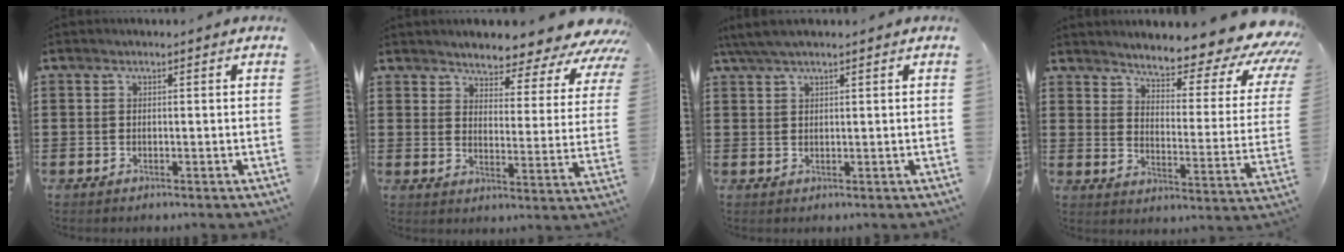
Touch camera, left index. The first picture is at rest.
{"total": 4.6, "force": [4.4, 0.8, 1.1], "torque": [-0.042, -0.042, 0.071]}
{"total": 2.8, "force": [1.7, 0.3, 2.1], "torque": [-0.043, 0.004, 0.033]}
{"total": 7.2, "force": [6.1, 0.9, 3.8], "torque": [-0.069, -0.059, 0.091]}